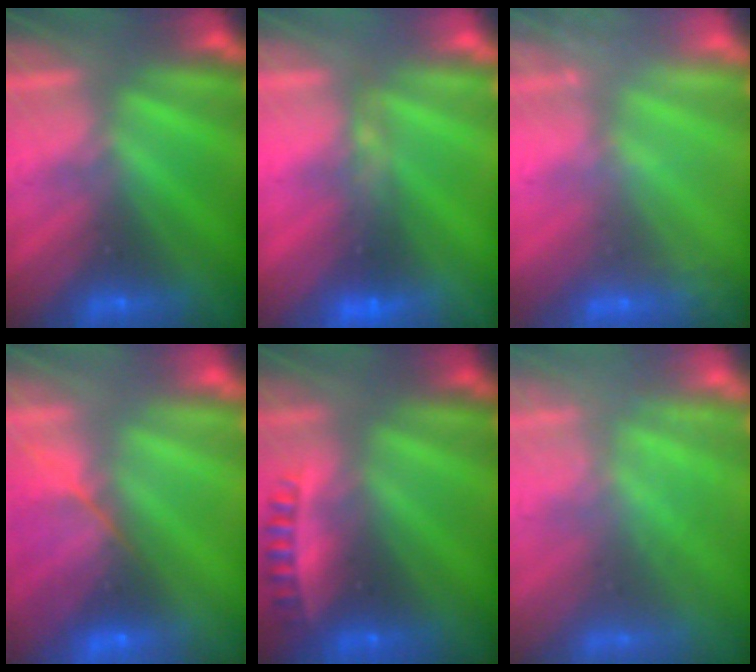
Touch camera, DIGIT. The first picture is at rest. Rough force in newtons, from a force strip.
{"total": 4.2}
{"total": 2.4}
{"total": 9.4}
{"total": 2.5}
{"total": 2.9}